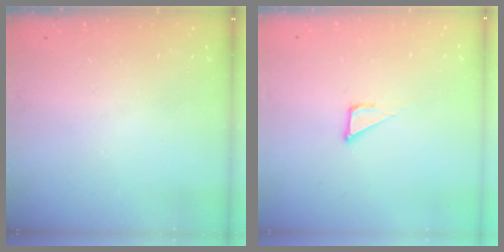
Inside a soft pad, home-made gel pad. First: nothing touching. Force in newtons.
{"total": 3.3, "press": 3.3, "slide": 0.2}